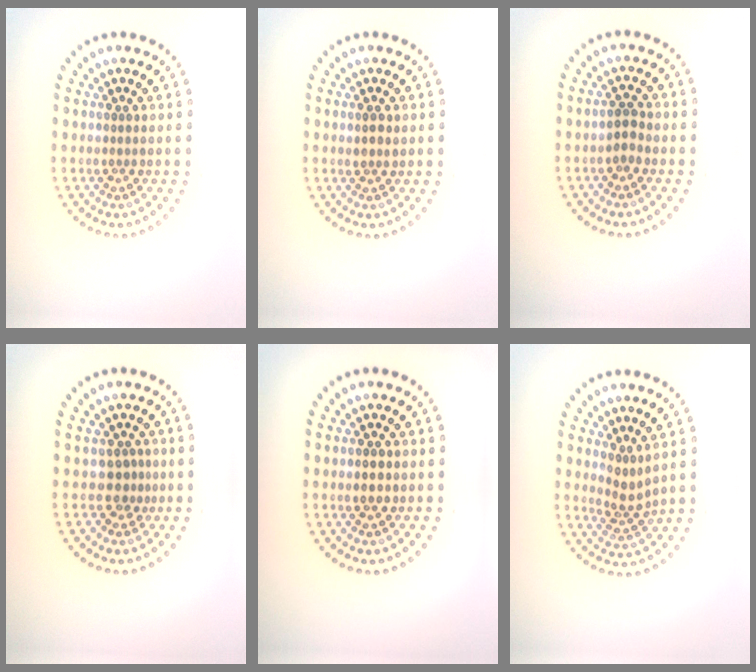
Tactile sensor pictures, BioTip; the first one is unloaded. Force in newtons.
{"total": 1.2, "press": 1.1, "slide": 0.5}
{"total": 1.5, "press": 1.5, "slide": 0.4}
{"total": 1.8, "press": 1.3, "slide": 1.3}
{"total": 0.9, "press": 0.9, "slide": 0.0}
{"total": 2.3, "press": 1.6, "slide": 1.6}